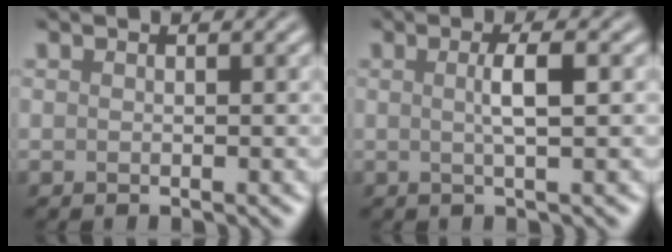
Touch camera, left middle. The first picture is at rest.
{"total": 2.5, "force": [0.2, 0.5, 2.4], "torque": [-0.041, 0.005, 0.000]}